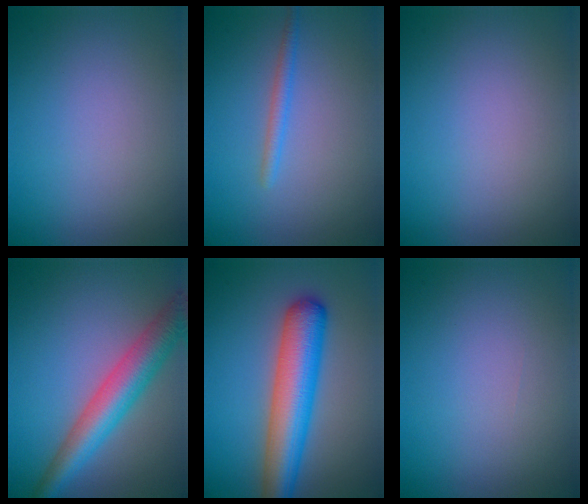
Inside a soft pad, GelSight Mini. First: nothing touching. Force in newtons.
{"total": 1.4, "press": 1.4, "slide": 0.0}
{"total": 0.0}
{"total": 6.3, "press": 6.3, "slide": 0.1}
{"total": 7.6, "press": 7.6, "slide": 0.3}
{"total": 0.0}